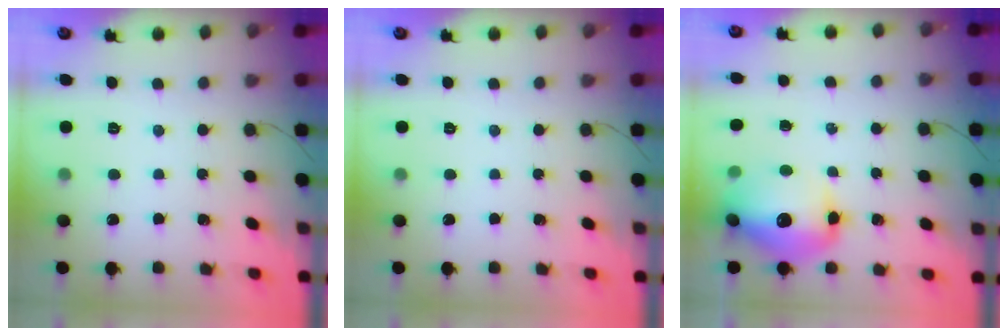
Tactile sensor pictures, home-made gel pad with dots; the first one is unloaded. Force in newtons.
{"total": 0.0}
{"total": 15.6, "press": 15.0, "slide": 4.2}